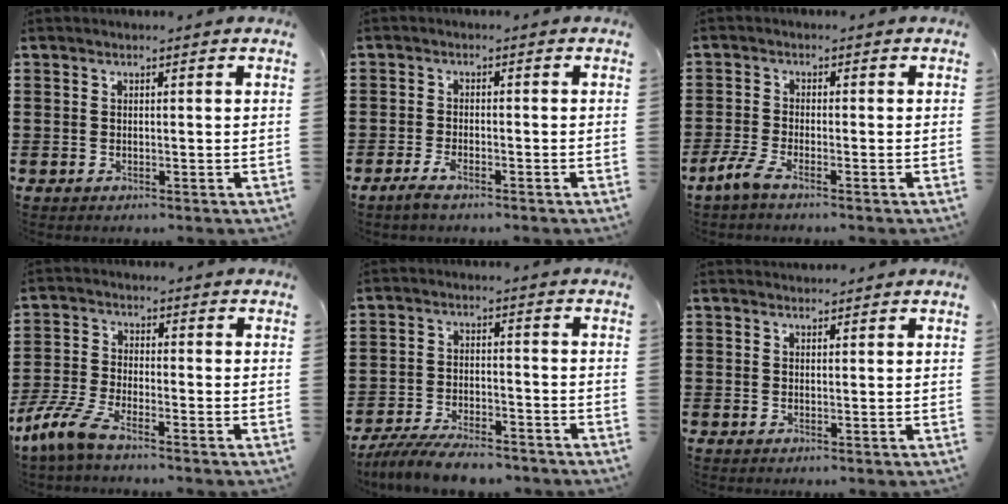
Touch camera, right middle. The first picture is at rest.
{"total": 2.3, "force": [-1.5, 0.5, 1.6], "torque": [-0.042, -0.003, -0.034]}
{"total": 3.4, "force": [-2.4, 0.6, 2.3], "torque": [-0.066, -0.008, -0.054]}
{"total": 6.2, "force": [-4.9, 1.0, 3.7], "torque": [-0.107, -0.018, -0.103]}
{"total": 6.5, "force": [-6.1, 1.2, 2.0], "torque": [-0.038, 0.008, -0.119]}
{"total": 0.9, "force": [0.9, 0.2, 0.0], "torque": [0.007, -0.003, 0.016]}